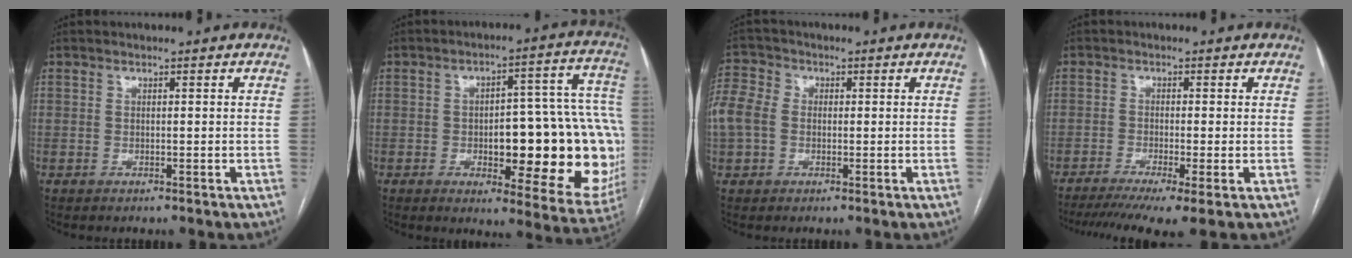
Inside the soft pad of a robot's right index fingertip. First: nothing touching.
{"total": 24.7, "force": [-3.4, 7.7, 23.2], "torque": [-0.205, 0.039, -0.020]}
{"total": 15.4, "force": [0.7, 13.3, 7.6], "torque": [-0.250, 0.054, 0.015]}
{"total": 9.2, "force": [-6.2, 0.5, 6.7], "torque": [-0.106, -0.012, -0.099]}